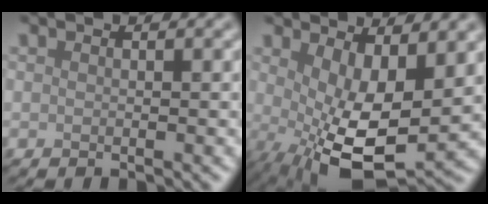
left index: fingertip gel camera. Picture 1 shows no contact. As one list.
[{"total": 8.7, "force": [0.2, 3.6, 7.9], "torque": [-0.144, -0.020, 0.014]}]